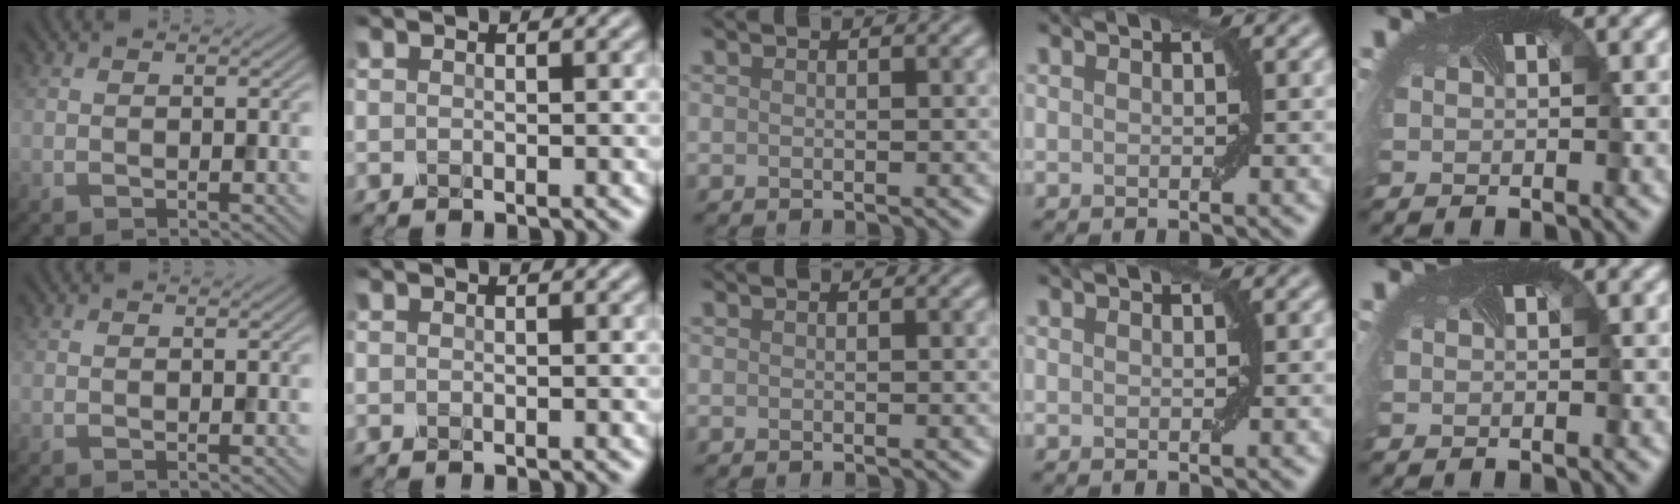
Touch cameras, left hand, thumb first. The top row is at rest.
{}